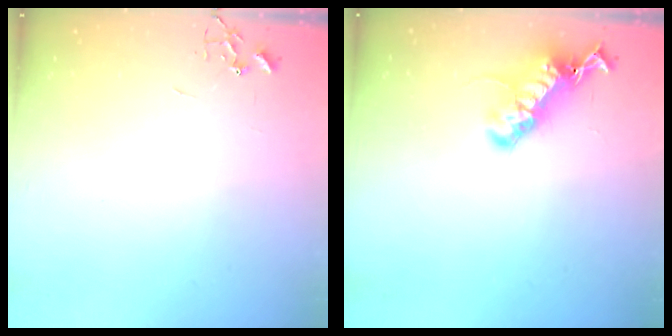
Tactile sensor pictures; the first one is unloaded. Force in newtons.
{"total": 18.4, "press": 18.4, "slide": 0.6}